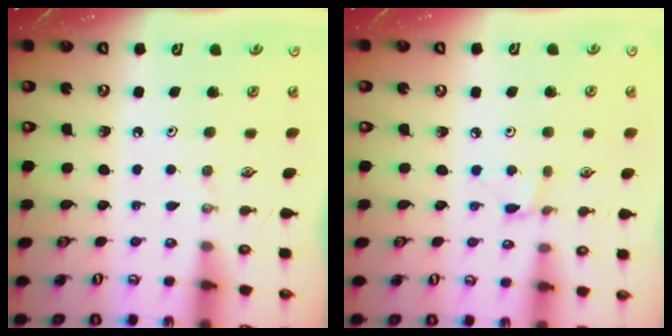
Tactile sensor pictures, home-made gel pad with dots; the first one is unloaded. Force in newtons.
{"total": 2.2, "press": 2.2, "slide": 0.3}